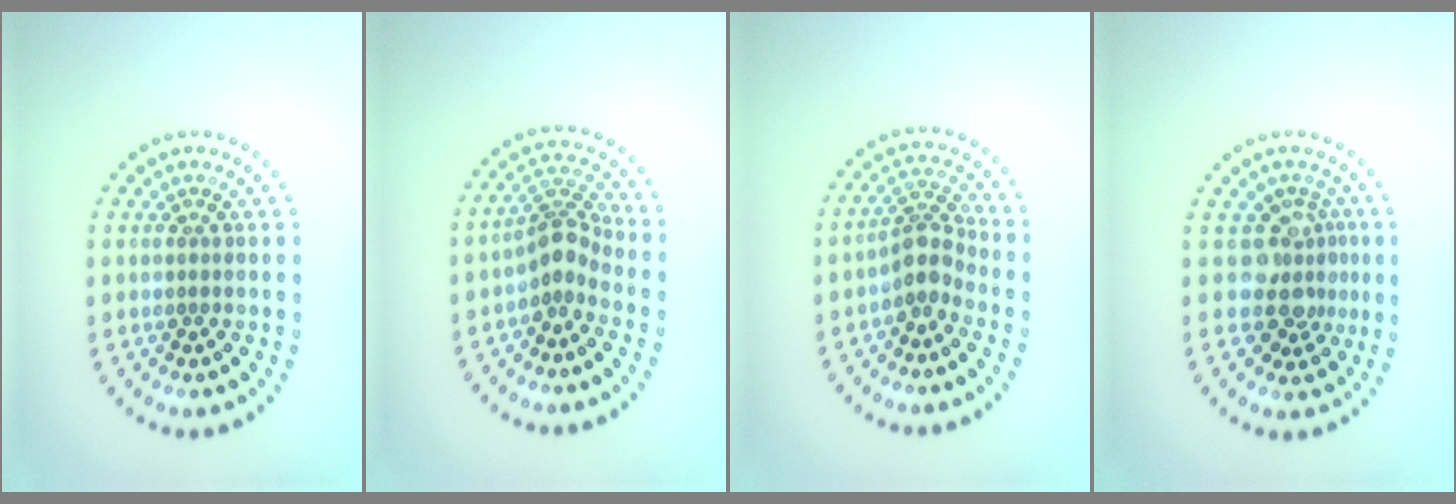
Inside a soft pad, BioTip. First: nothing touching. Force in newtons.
{"total": 2.8, "press": 2.0, "slide": 2.0}
{"total": 2.9, "press": 2.3, "slide": 1.8}
{"total": 3.7, "press": 2.7, "slide": 2.5}